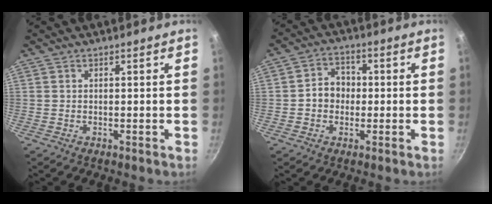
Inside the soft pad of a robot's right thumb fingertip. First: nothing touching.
{"total": 5.9, "force": [-0.5, 5.0, 3.1], "torque": [-0.017, 0.016, -0.016]}